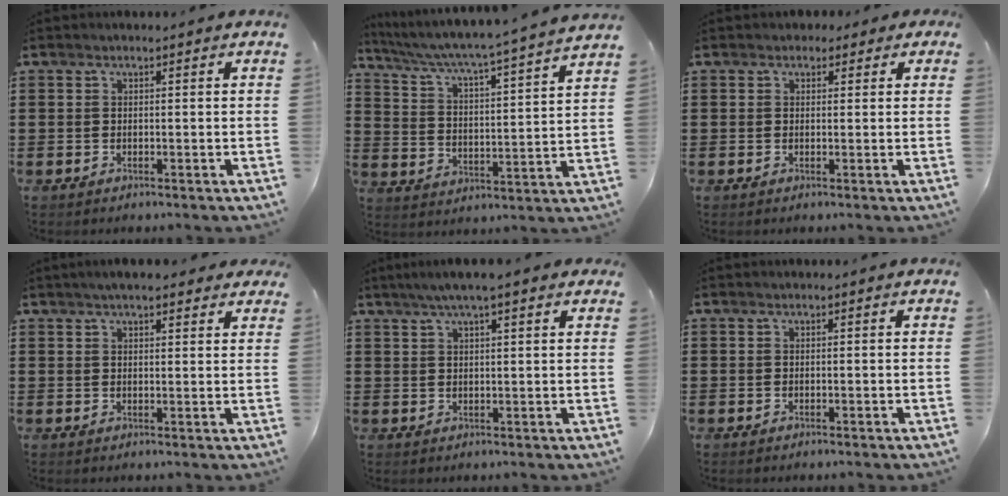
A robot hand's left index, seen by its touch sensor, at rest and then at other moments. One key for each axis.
{"total": 4.3, "fx": 3.7, "fy": -0.8, "fz": 2.0, "tx": -0.060, "ty": -0.042, "tz": 0.050}
{"total": 1.4, "fx": 0.7, "fy": 1.2, "fz": 0.4, "tx": -0.004, "ty": 0.006, "tz": 0.009}
{"total": 3.7, "fx": 3.2, "fy": 0.8, "fz": 1.8, "tx": -0.043, "ty": 0.004, "tz": 0.057}
{"total": 4.3, "fx": 3.1, "fy": 0.3, "fz": 3.0, "tx": -0.065, "ty": 0.000, "tz": 0.054}
{"total": 0.0}